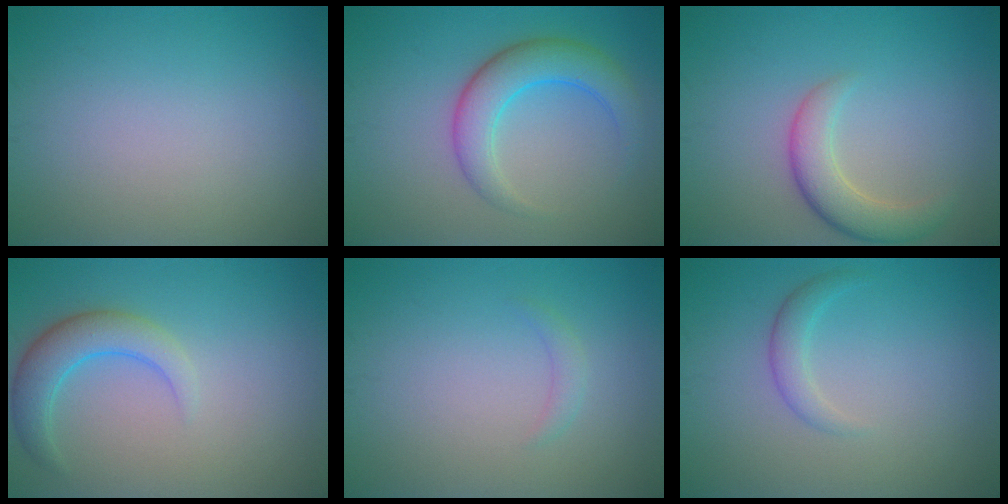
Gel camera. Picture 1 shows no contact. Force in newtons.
{"total": 4.8, "press": 4.8, "slide": 0.1}
{"total": 3.7, "press": 3.6, "slide": 0.4}
{"total": 3.8, "press": 3.8, "slide": 0.4}
{"total": 1.0, "press": 1.0, "slide": 0.1}
{"total": 1.7, "press": 1.7, "slide": 0.1}